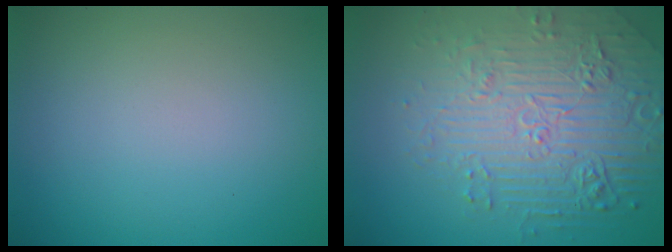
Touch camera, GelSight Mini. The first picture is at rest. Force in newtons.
{"total": 7.5, "press": 5.5, "slide": 5.1}